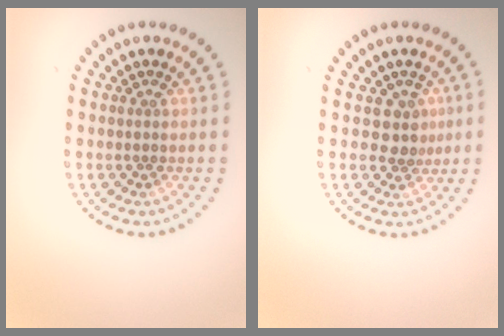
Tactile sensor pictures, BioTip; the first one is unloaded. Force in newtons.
{"total": 2.2, "press": 1.7, "slide": 1.4}